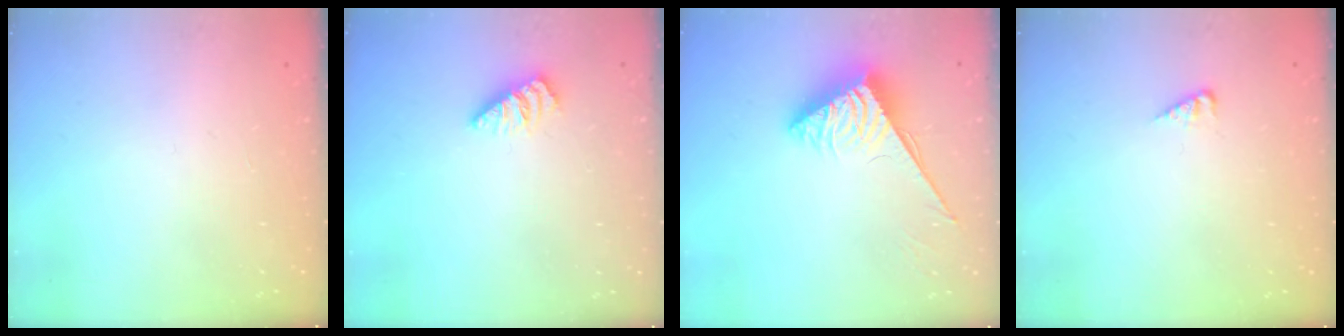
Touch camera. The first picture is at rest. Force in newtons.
{"total": 0.0}
{"total": 3.9, "press": 3.8, "slide": 0.5}
{"total": 2.9, "press": 2.9, "slide": 0.4}